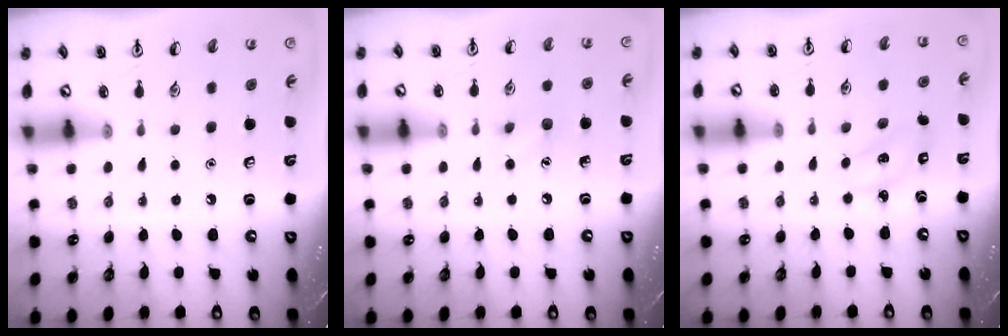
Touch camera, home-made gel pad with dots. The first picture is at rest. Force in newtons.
{"total": 6.0, "press": 5.7, "slide": 1.9}
{"total": 2.2, "press": 2.1, "slide": 0.5}